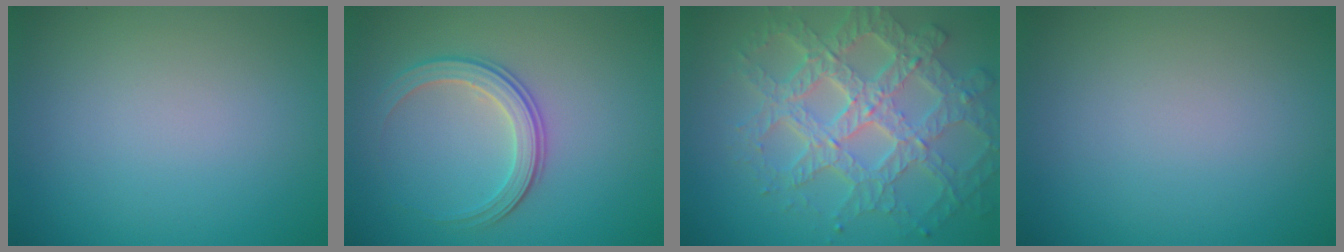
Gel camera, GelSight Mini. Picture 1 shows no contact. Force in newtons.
{"total": 2.9, "press": 2.7, "slide": 1.0}
{"total": 7.9, "press": 5.7, "slide": 5.4}
{"total": 0.0}